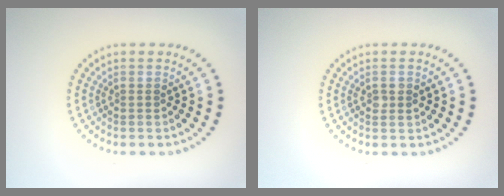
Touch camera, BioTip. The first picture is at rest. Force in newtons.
{"total": 1.2, "press": 1.1, "slide": 0.3}